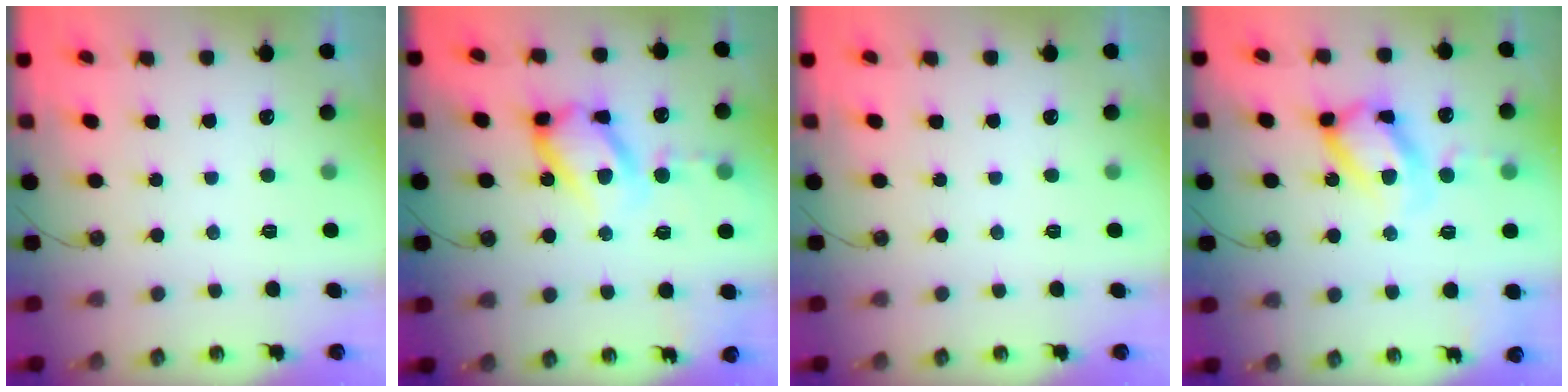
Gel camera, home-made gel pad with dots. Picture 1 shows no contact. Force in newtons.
{"total": 15.5, "press": 15.3, "slide": 2.6}
{"total": 0.0}
{"total": 15.8, "press": 15.7, "slide": 1.6}